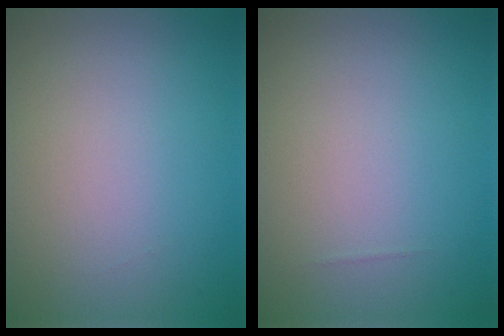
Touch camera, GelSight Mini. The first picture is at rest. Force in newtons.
{"total": 0.0}